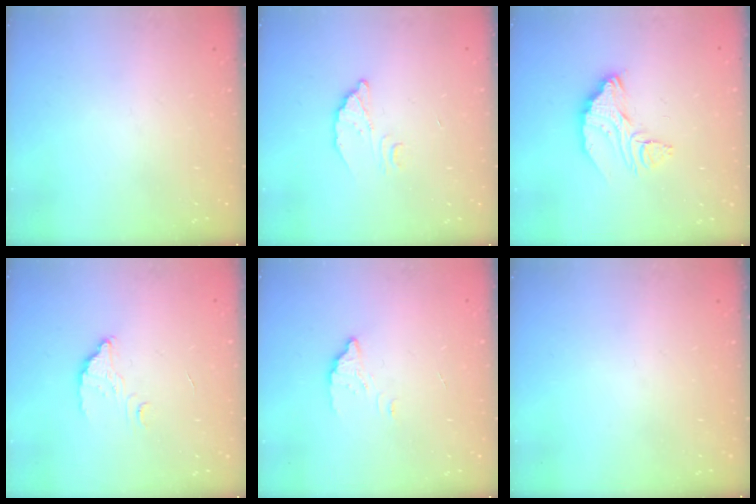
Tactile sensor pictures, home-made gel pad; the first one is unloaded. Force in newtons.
{"total": 4.6, "press": 4.6, "slide": 0.4}
{"total": 11.9, "press": 11.9, "slide": 0.7}
{"total": 3.0, "press": 3.0, "slide": 0.3}
{"total": 2.9, "press": 2.9, "slide": 0.2}
{"total": 0.0}